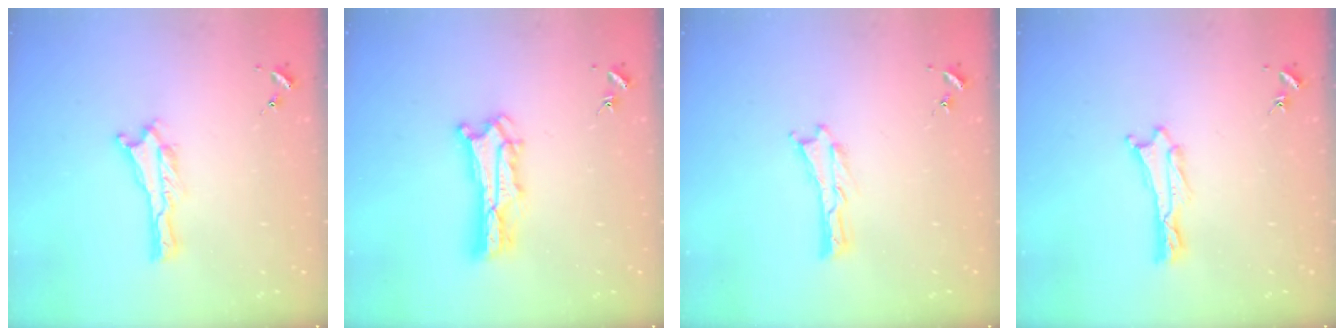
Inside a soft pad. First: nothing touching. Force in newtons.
{"total": 6.9, "press": 6.8, "slide": 0.5}
{"total": 0.0}
{"total": 0.5, "press": 0.5, "slide": 0.1}